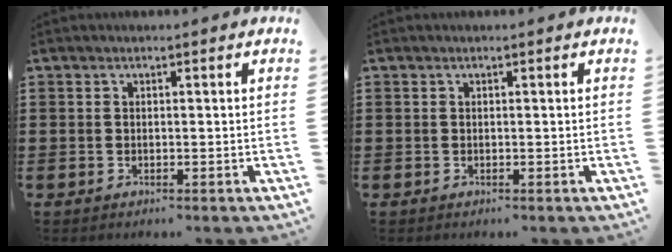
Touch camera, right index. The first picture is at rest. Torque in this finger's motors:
{"motor_torque": [0.00, 2.14, 0.00, -0.01]}